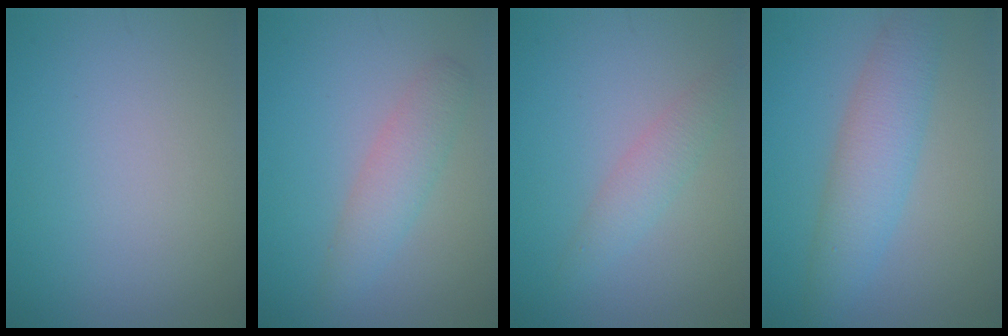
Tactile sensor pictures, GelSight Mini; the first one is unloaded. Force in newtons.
{"total": 2.9, "press": 2.9, "slide": 0.1}
{"total": 2.1, "press": 2.1, "slide": 0.1}
{"total": 4.9, "press": 4.9, "slide": 0.1}